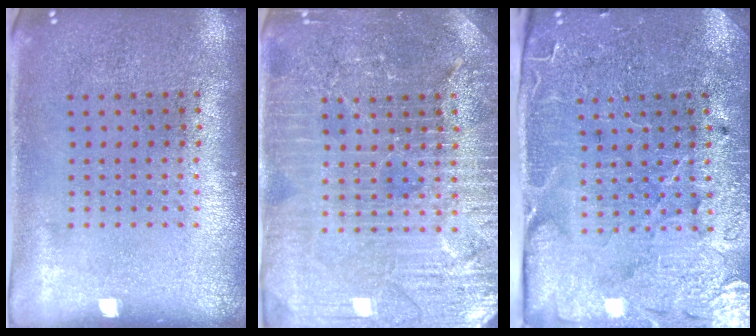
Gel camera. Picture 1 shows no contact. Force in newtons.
{"total": 4.4, "press": 4.2, "slide": 1.5}
{"total": 3.6, "press": 3.5, "slide": 0.6}